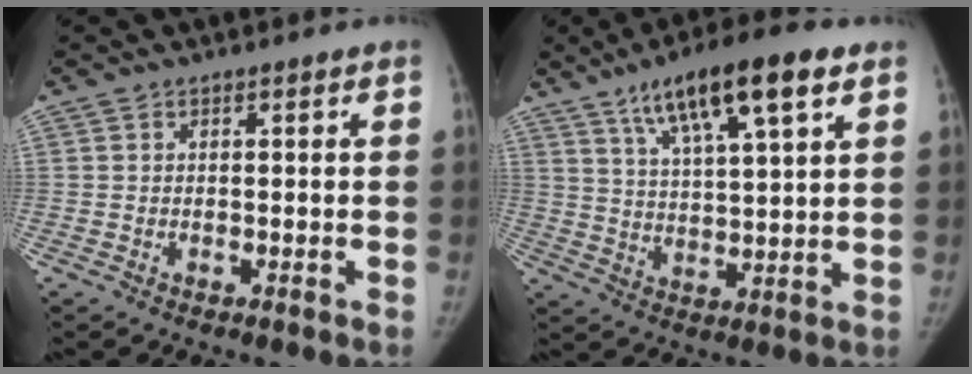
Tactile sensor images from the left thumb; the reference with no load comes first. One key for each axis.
{"total": 15.4, "fx": 8.5, "fy": 3.7, "fz": 12.2, "tx": -0.191, "ty": -0.019, "tz": 0.145}